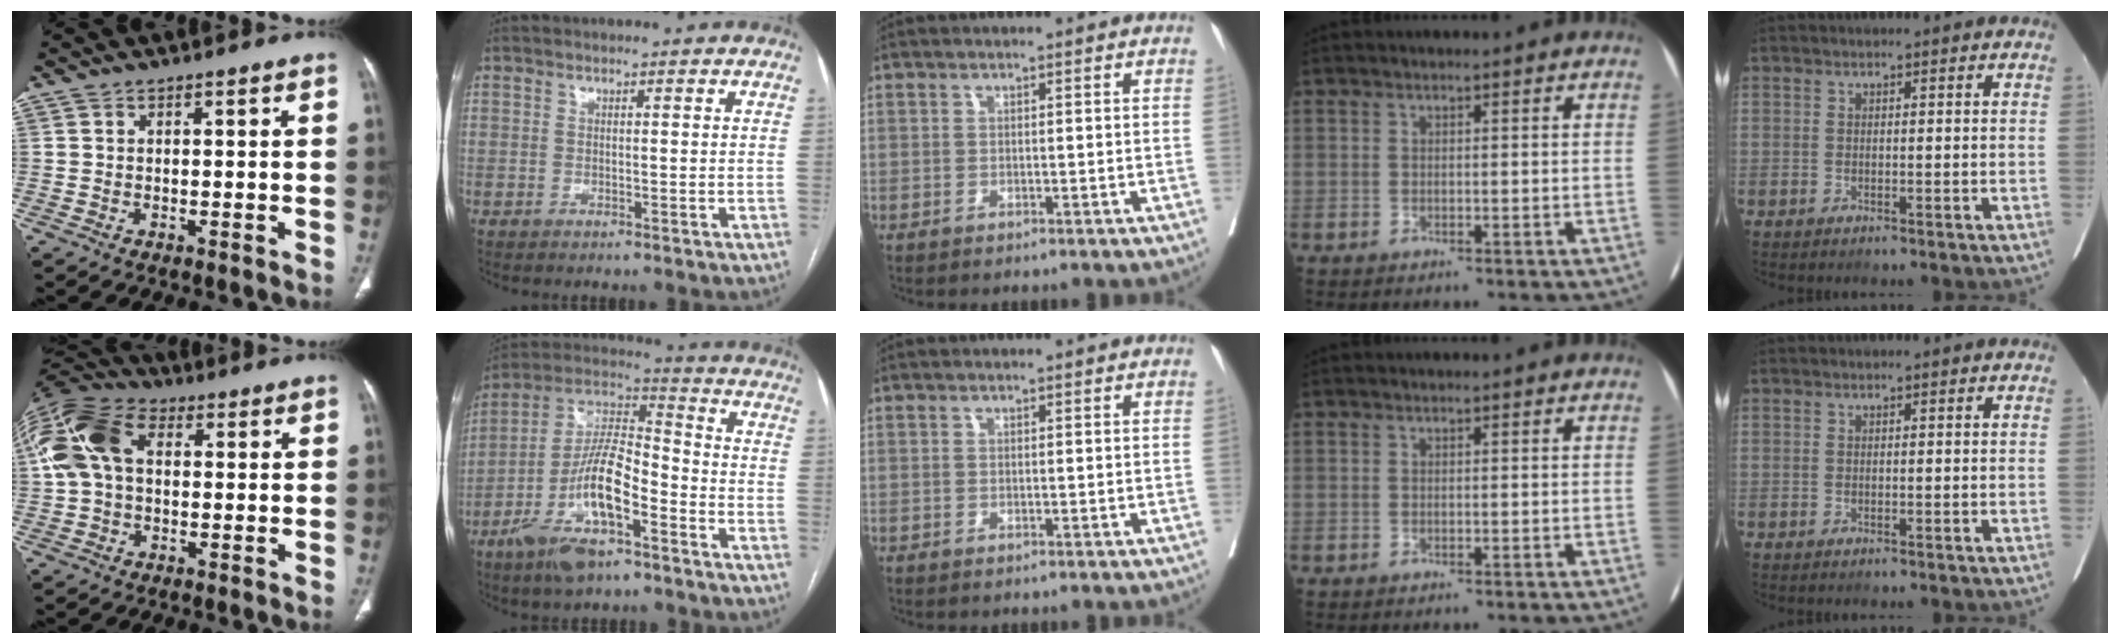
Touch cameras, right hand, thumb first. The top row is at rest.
{"thumb": {"total": 14.8, "force": [2.6, 9.8, 10.8], "torque": [-0.228, 0.040, 0.039]}, "index": {"total": 15.3, "force": [-7.4, 4.2, 12.6], "torque": [-0.257, 0.002, -0.131]}}